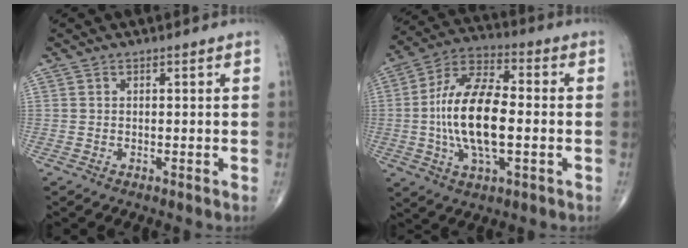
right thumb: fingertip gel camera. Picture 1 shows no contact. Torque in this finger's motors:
{"motor_torque": [0.30, 0.31, 1.69, -0.03, 0.40]}